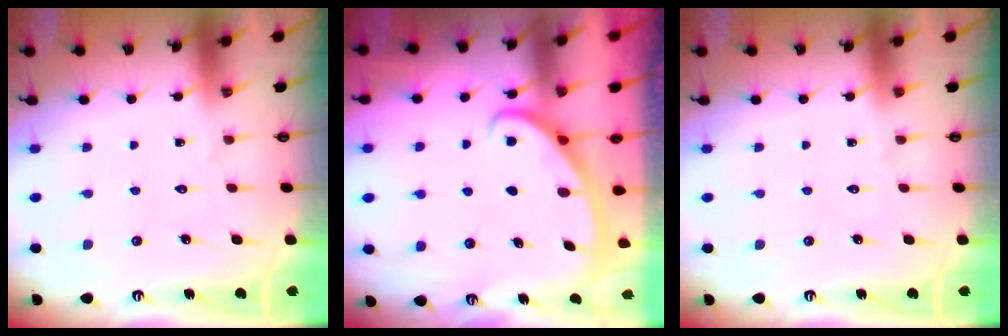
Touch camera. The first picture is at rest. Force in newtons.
{"total": 3.0, "press": 3.0, "slide": 0.4}
{"total": 0.0}